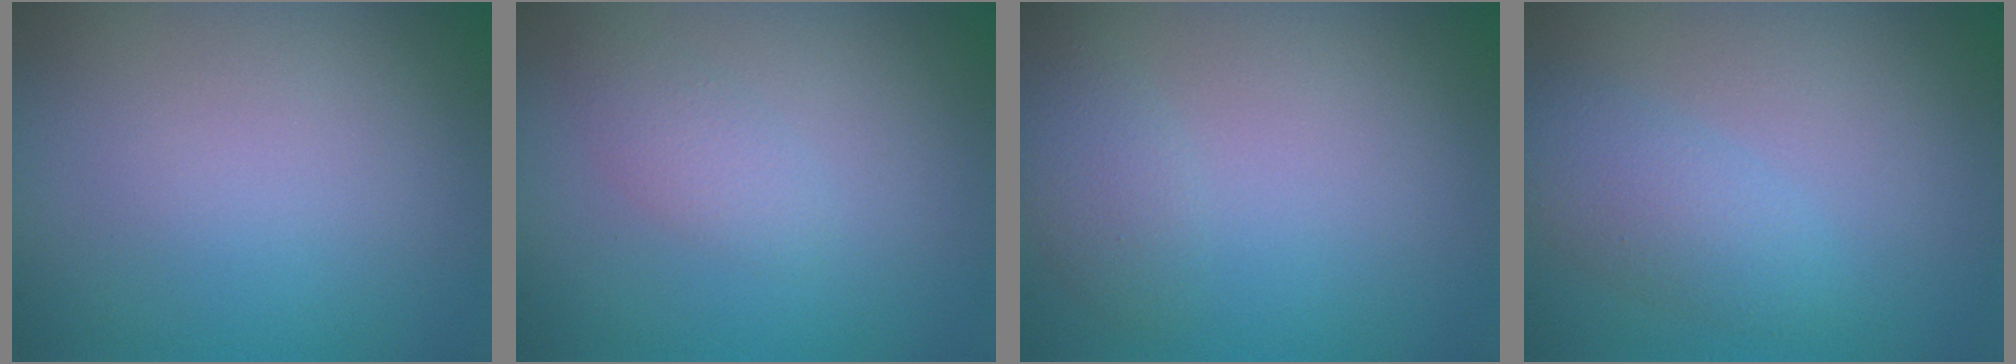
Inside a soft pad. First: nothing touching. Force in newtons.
{"total": 1.5, "press": 1.5, "slide": 0.0}
{"total": 1.9, "press": 1.9, "slide": 0.1}
{"total": 2.8, "press": 2.8, "slide": 0.1}